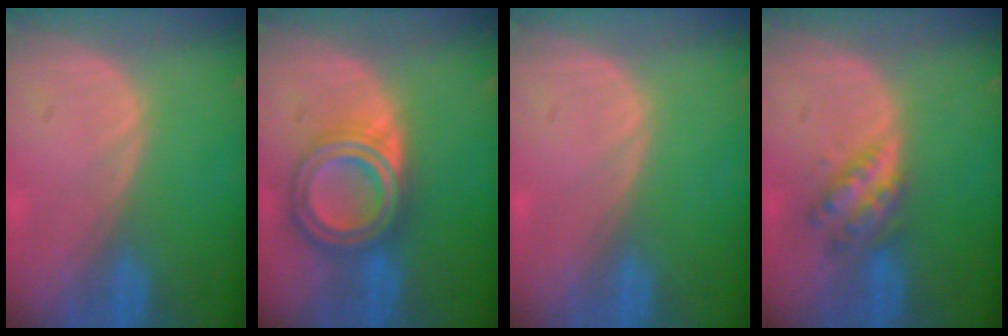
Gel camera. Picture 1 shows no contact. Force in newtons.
{"total": 7.8, "press": 7.8, "slide": 0.5}
{"total": 0.0}
{"total": 4.6, "press": 4.6, "slide": 0.3}